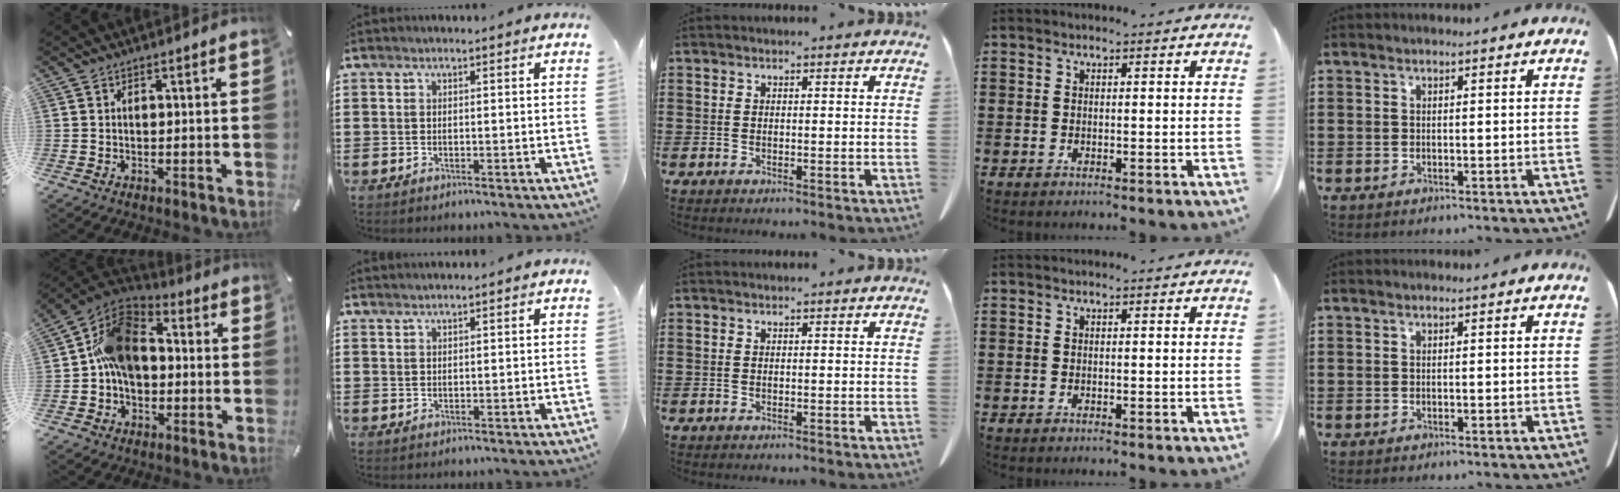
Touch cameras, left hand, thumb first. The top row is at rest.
{"thumb": {"total": 14.3, "force": [0.3, 11.0, 9.1], "torque": [-0.172, 0.027, 0.006]}, "index": {"total": 0.7, "force": [0.6, 0.0, 0.2], "torque": [-0.006, -0.002, 0.013]}}